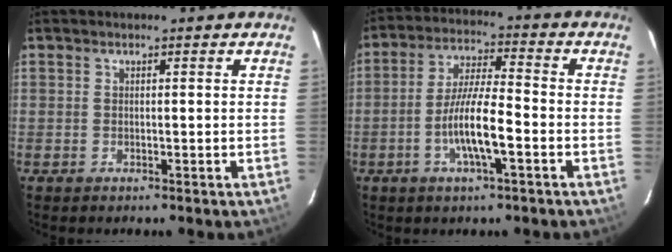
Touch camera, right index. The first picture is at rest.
{"total": 9.6, "force": [-3.6, 1.4, 8.8], "torque": [-0.172, -0.002, -0.067]}